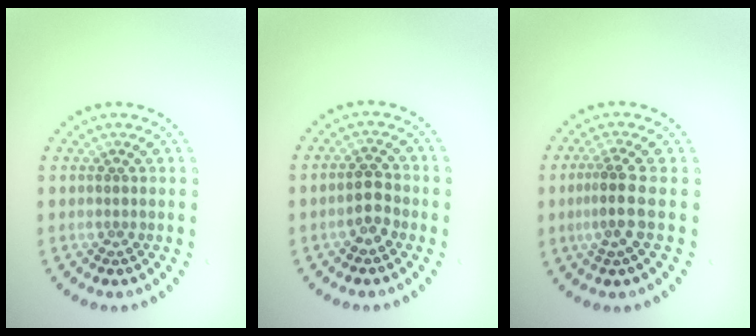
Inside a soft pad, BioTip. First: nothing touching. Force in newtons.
{"total": 2.2, "press": 2.2, "slide": 0.5}
{"total": 2.4, "press": 1.7, "slide": 1.7}